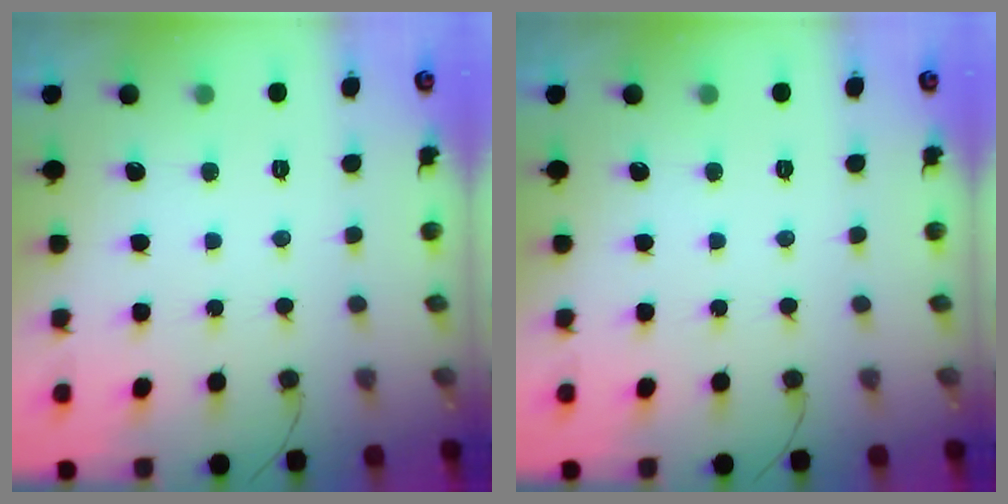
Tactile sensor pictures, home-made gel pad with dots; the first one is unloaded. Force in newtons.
{"total": 0.0}